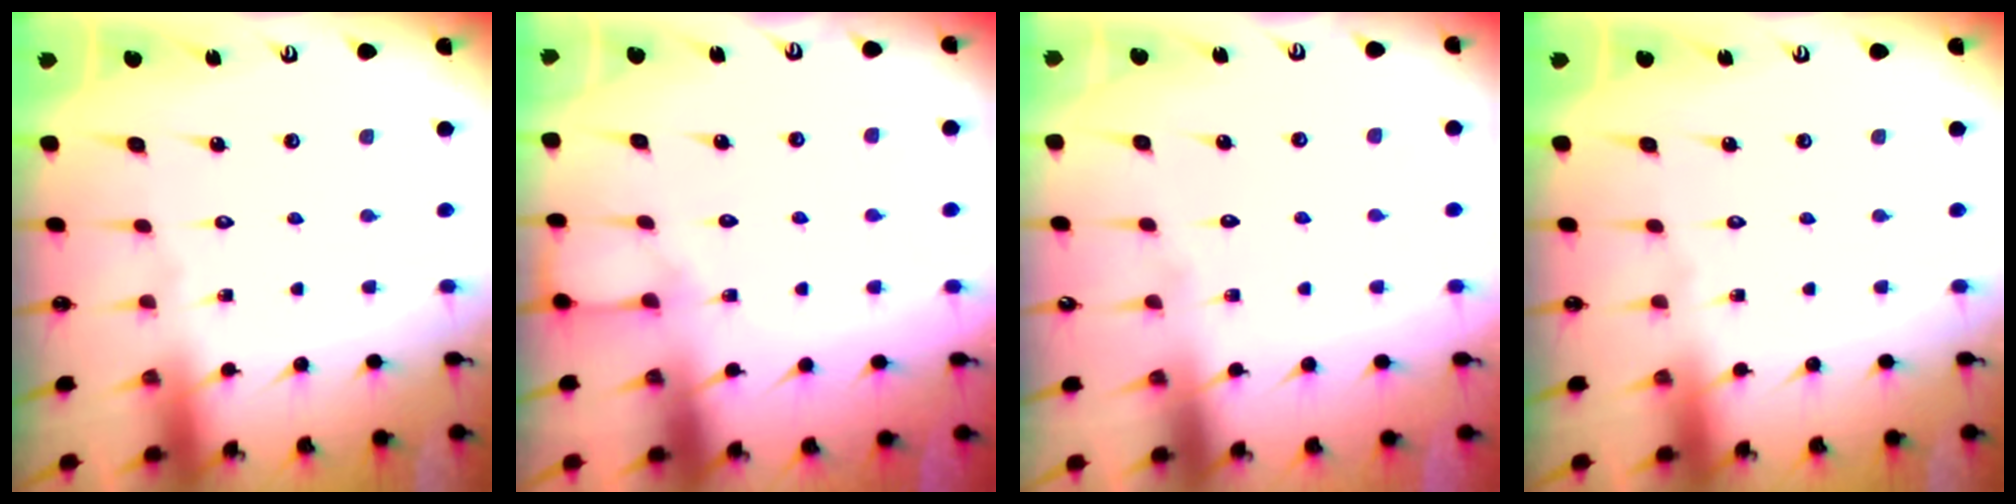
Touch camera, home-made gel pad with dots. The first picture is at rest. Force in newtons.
{"total": 4.6, "press": 4.6, "slide": 0.5}
{"total": 3.9, "press": 3.8, "slide": 0.4}
{"total": 0.0}